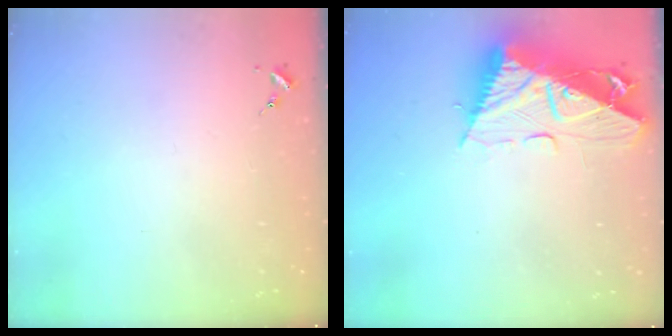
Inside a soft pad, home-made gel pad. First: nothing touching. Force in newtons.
{"total": 17.0, "press": 16.9, "slide": 1.5}